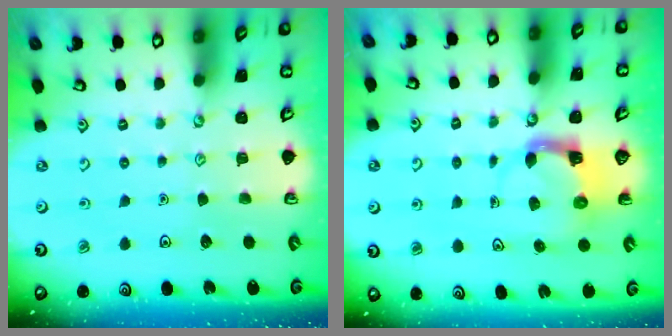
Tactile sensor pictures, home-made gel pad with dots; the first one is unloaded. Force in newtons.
{"total": 3.7, "press": 3.7, "slide": 0.6}